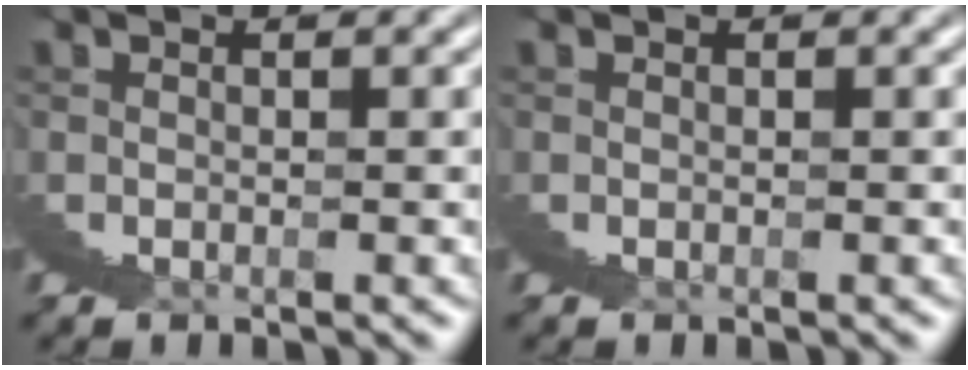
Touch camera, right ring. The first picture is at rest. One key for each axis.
{"total": 0.0}